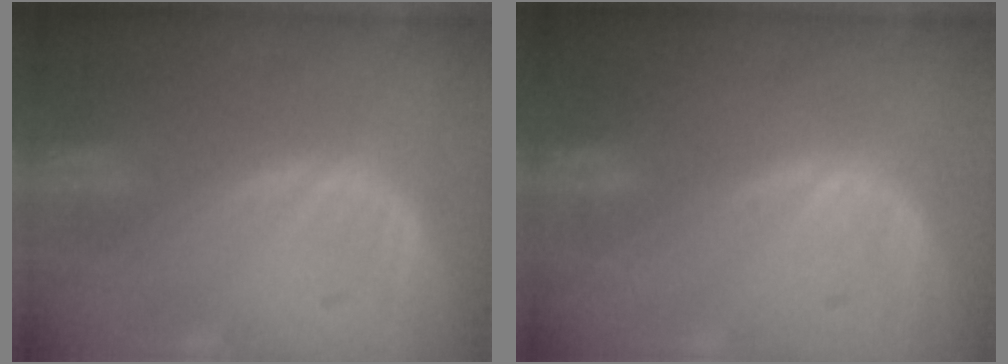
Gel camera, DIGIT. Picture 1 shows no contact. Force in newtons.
{"total": 0.0}